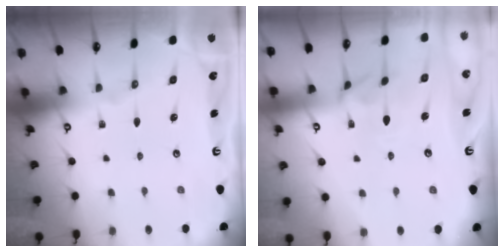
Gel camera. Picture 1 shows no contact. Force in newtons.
{"total": 0.6, "press": 0.0, "slide": 0.6}